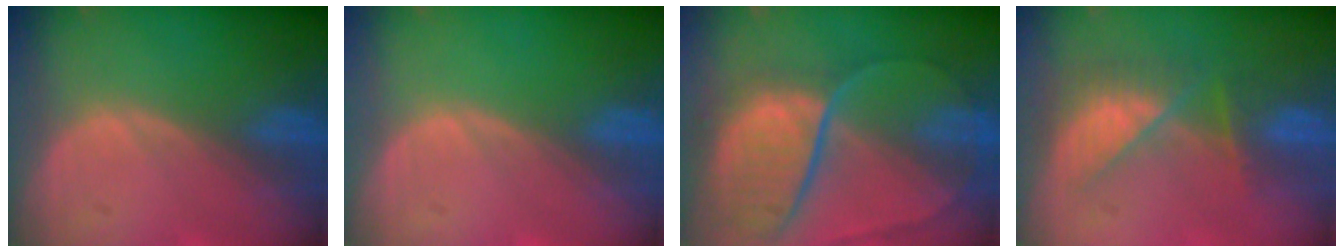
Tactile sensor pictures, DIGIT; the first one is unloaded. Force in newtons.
{"total": 0.0}
{"total": 10.9, "press": 9.0, "slide": 6.1}
{"total": 8.0, "press": 6.9, "slide": 4.1}